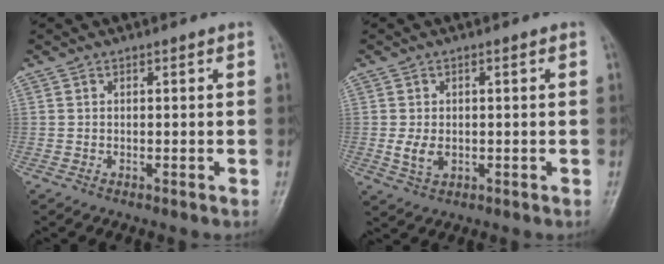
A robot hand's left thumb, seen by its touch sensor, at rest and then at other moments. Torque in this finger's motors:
{"motor_torque": [-0.23, 0.28, 0.38, 0.01, 0.02]}